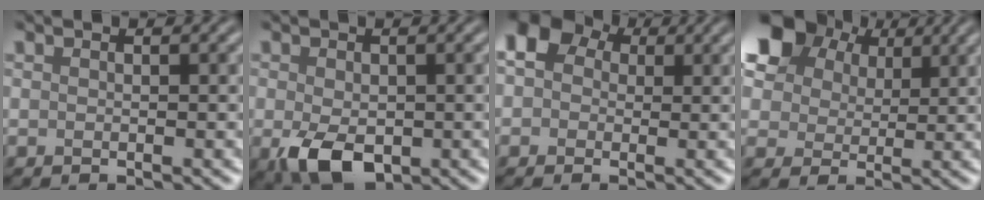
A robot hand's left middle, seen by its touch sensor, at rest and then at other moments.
{"total": 5.7, "force": [-1.7, 3.6, 4.1], "torque": [-0.084, -0.020, -0.023]}
{"total": 6.4, "force": [1.8, 5.2, 3.3], "torque": [-0.044, 0.033, -0.017]}
{"total": 8.5, "force": [4.6, 6.0, 3.9], "torque": [-0.101, 0.016, 0.078]}